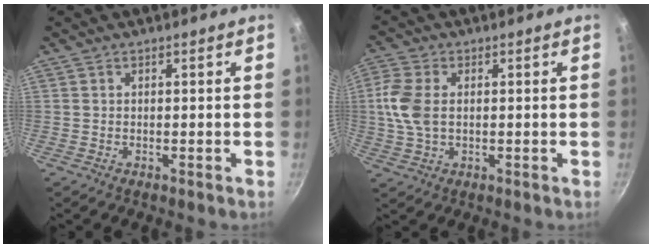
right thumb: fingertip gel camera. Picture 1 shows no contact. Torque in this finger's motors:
{"motor_torque": [-0.33, 0.58, 0.81, -0.31, 0.08]}